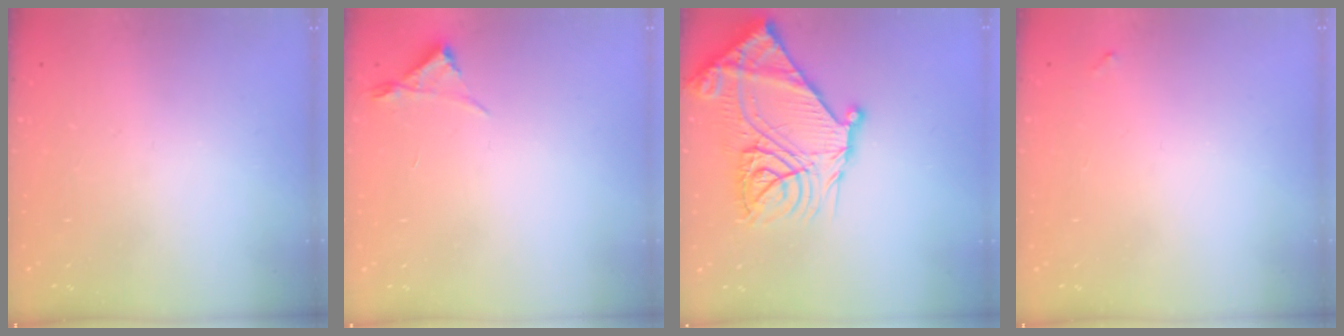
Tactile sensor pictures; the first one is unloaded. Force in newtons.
{"total": 3.0, "press": 2.9, "slide": 0.5}
{"total": 28.1, "press": 27.9, "slide": 3.3}
{"total": 3.9, "press": 3.9, "slide": 0.3}